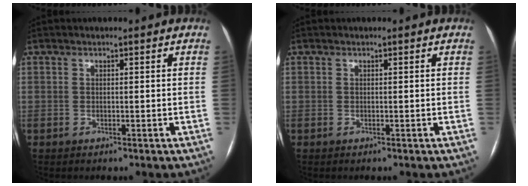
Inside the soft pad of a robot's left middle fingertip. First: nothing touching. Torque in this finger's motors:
{"motor_torque": [0.00, 0.00, 0.00, 0.00]}